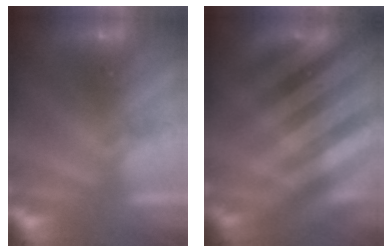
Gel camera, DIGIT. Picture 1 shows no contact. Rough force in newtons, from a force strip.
{"total": 2.8}